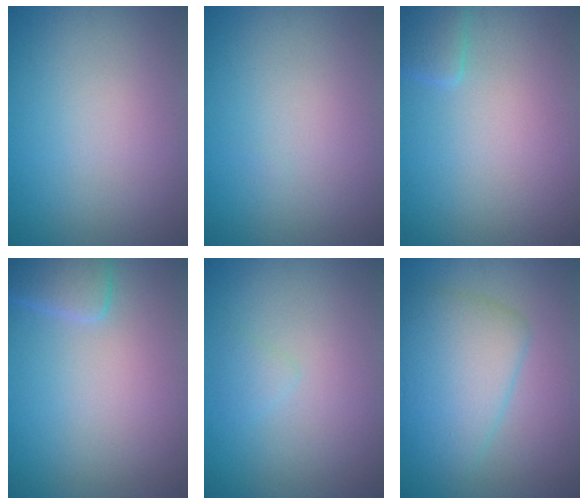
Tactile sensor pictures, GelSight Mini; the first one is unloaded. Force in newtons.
{"total": 0.0}
{"total": 1.6, "press": 1.6, "slide": 0.1}
{"total": 2.3, "press": 2.3, "slide": 0.2}
{"total": 0.9, "press": 0.9, "slide": 0.1}
{"total": 5.9, "press": 5.9, "slide": 0.1}